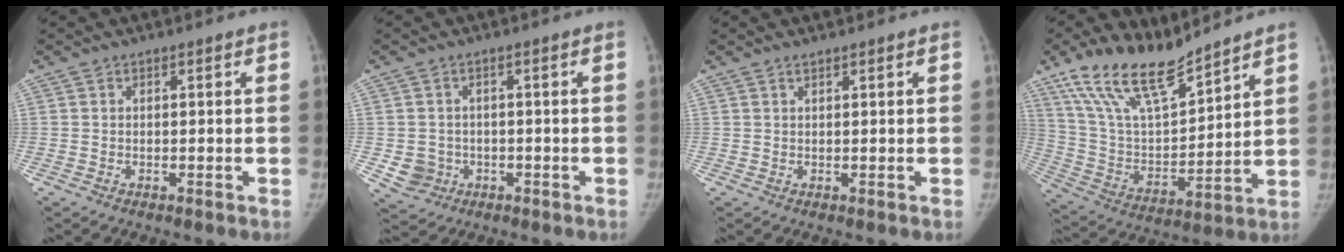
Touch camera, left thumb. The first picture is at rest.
{"total": 4.4, "force": [-0.9, 4.2, 1.0], "torque": [-0.003, 0.005, -0.008]}
{"total": 0.9, "force": [0.7, 0.0, 0.4], "torque": [-0.008, -0.001, 0.016]}
{"total": 17.6, "force": [13.8, 5.4, 9.5], "torque": [-0.149, -0.064, 0.267]}